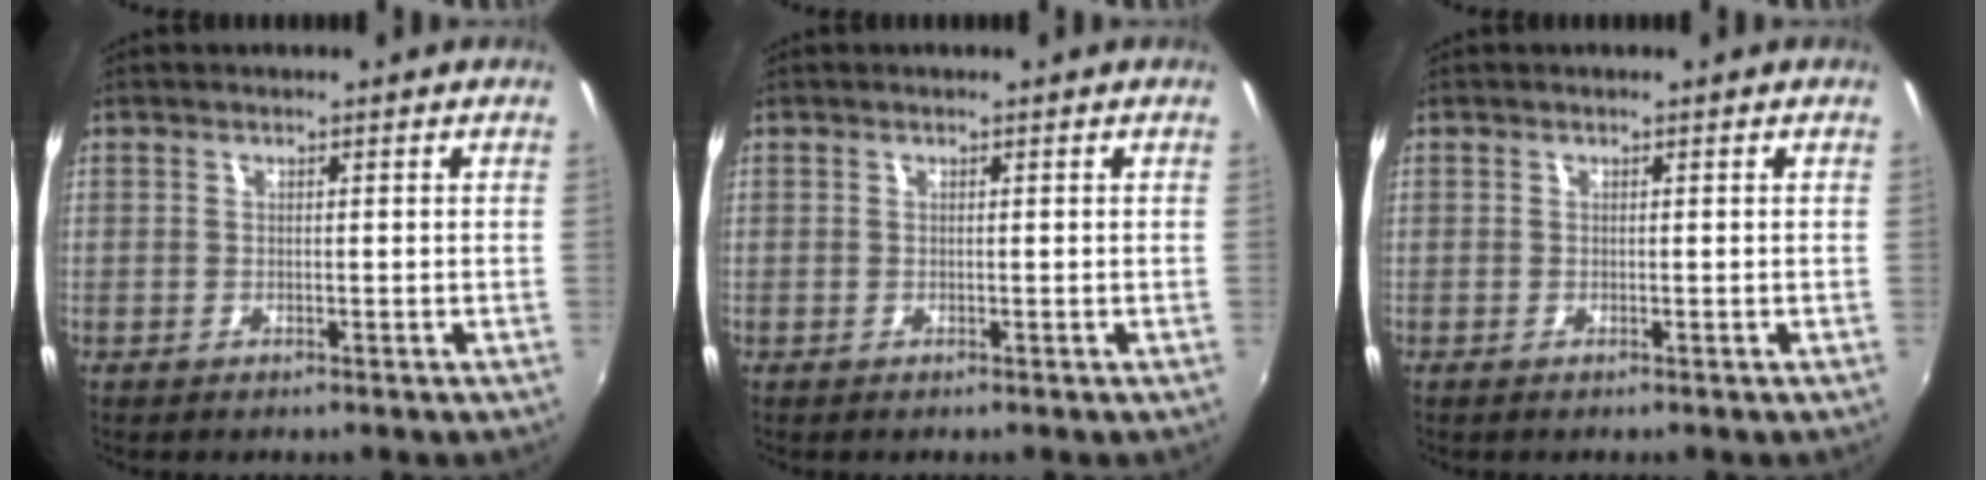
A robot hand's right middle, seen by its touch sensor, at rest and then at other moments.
{"total": 0.0}
{"total": 0.0}